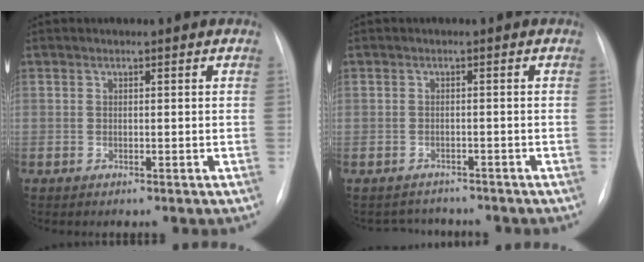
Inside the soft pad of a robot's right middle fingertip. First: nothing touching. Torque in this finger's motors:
{"motor_torque": [-1.41, 0.05, -0.52, -0.11]}